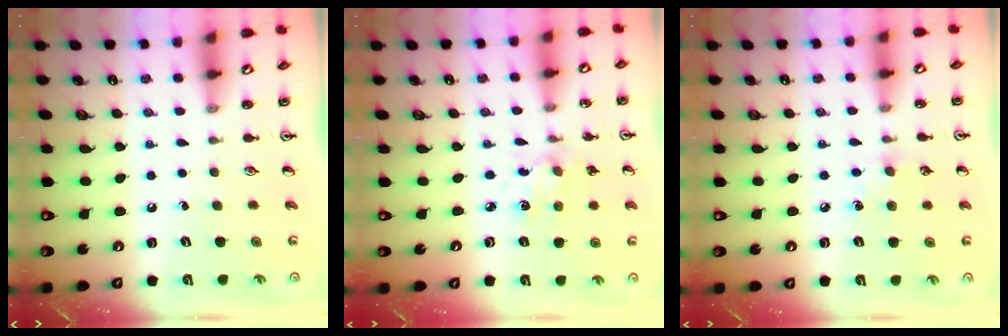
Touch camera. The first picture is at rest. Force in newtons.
{"total": 2.5, "press": 2.4, "slide": 0.6}
{"total": 6.5, "press": 6.4, "slide": 1.0}